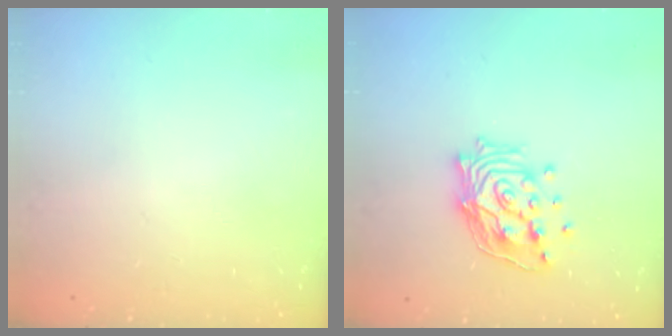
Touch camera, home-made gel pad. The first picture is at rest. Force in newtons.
{"total": 14.8, "press": 14.6, "slide": 2.2}